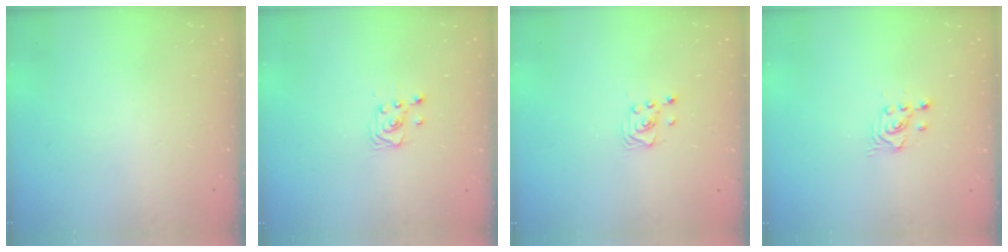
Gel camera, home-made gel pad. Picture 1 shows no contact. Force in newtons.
{"total": 2.9, "press": 2.9, "slide": 0.4}
{"total": 2.6, "press": 2.6, "slide": 0.3}
{"total": 2.7, "press": 2.7, "slide": 0.2}